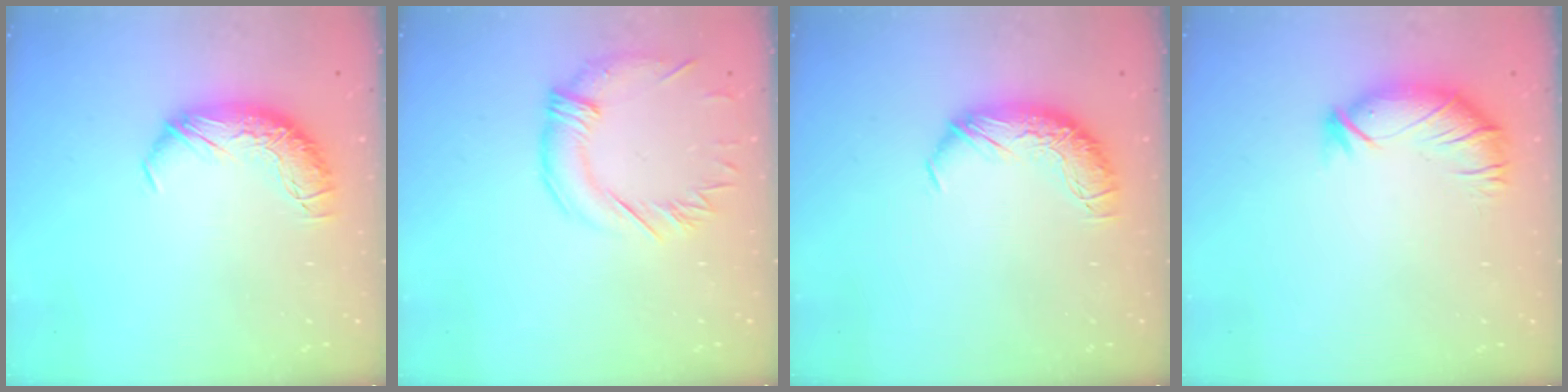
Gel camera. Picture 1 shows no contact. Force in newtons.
{"total": 1.1, "press": 0.2, "slide": 1.1}
{"total": 0.0}
{"total": 2.9, "press": 2.3, "slide": 1.6}